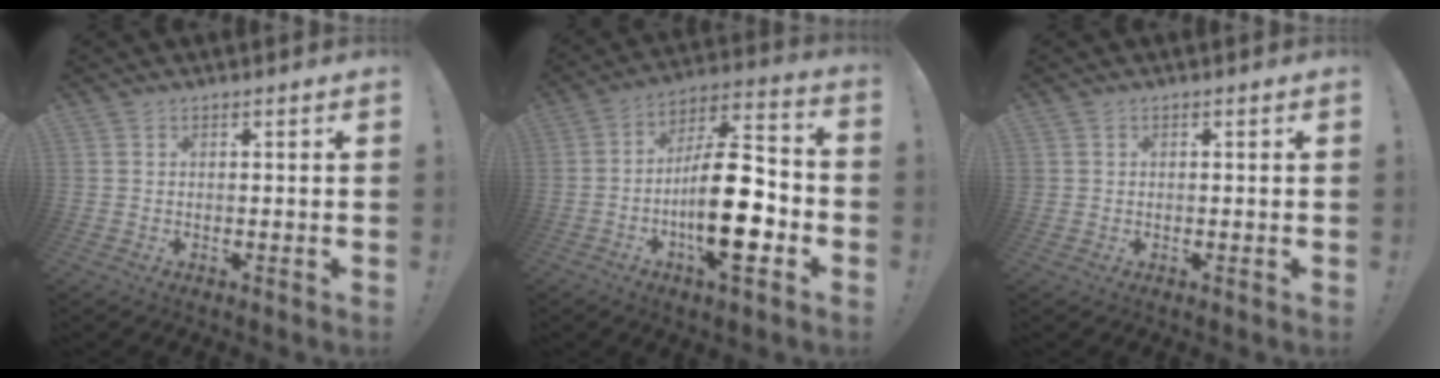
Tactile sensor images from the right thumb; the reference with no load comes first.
{"total": 20.9, "force": [-5.5, 7.4, 18.8], "torque": [-0.326, 0.027, -0.084]}
{"total": 0.8, "force": [0.2, 0.7, 0.0], "torque": [-0.004, 0.004, 0.005]}